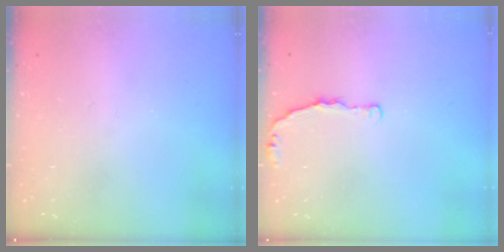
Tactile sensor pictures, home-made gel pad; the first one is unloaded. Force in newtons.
{"total": 3.6, "press": 3.5, "slide": 0.5}